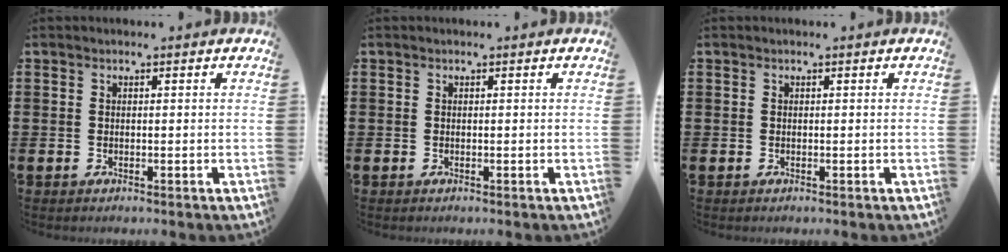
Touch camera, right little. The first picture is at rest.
{"total": 0.0}
{"total": 0.0}